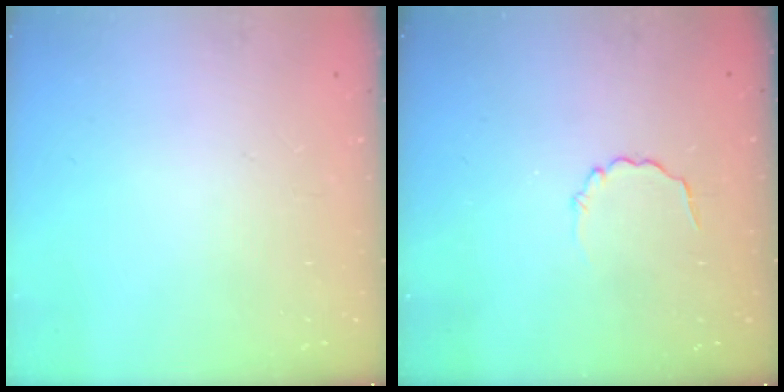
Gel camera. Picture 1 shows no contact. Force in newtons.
{"total": 2.3, "press": 2.1, "slide": 0.9}